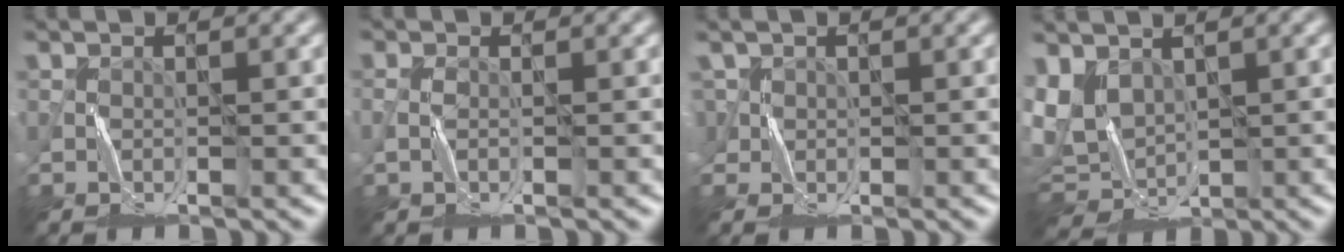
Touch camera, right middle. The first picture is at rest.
{"total": 0.7, "force": [-0.3, 0.2, 0.6], "torque": [-0.018, 0.004, -0.007]}
{"total": 1.9, "force": [0.8, 1.5, 0.8], "torque": [-0.026, 0.004, 0.015]}
{"total": 4.4, "force": [1.1, 3.2, 2.8], "torque": [-0.071, -0.001, 0.023]}